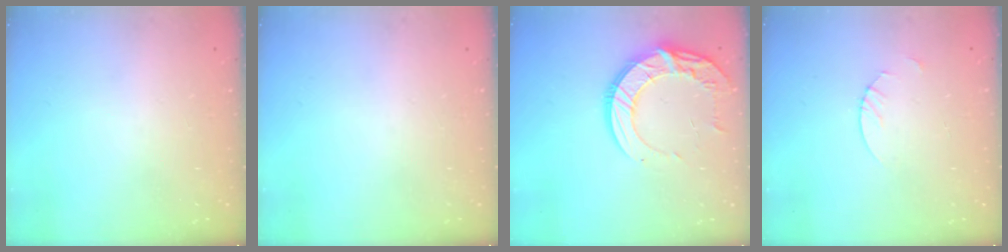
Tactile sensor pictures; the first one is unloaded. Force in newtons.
{"total": 0.0}
{"total": 13.6, "press": 13.5, "slide": 1.2}
{"total": 1.8, "press": 1.8, "slide": 0.2}